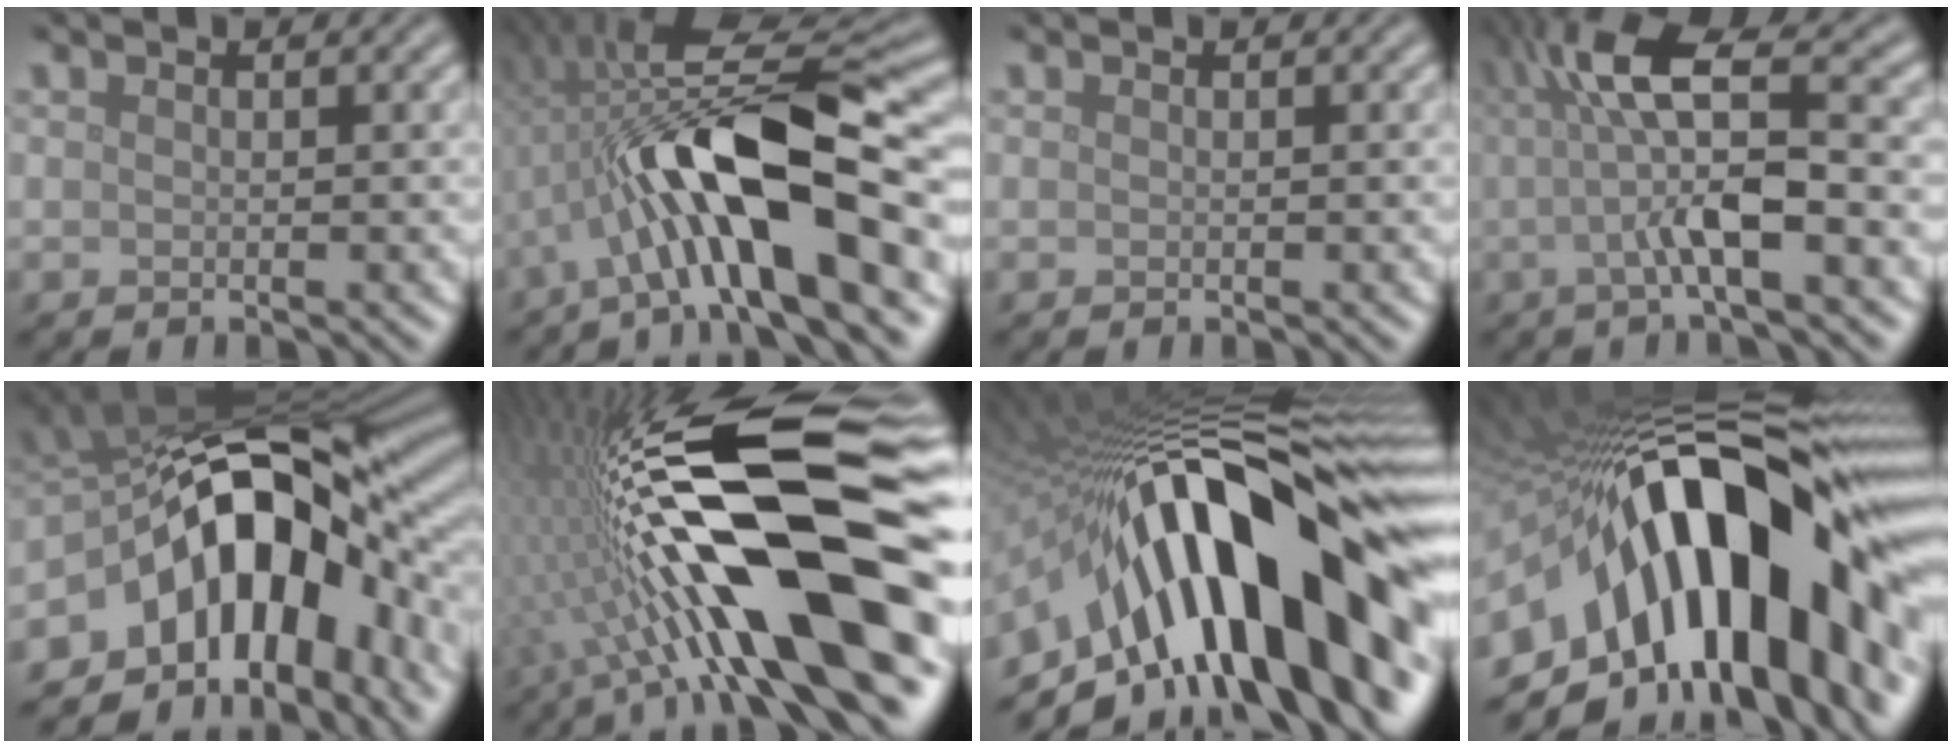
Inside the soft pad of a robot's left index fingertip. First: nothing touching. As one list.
[{"total": 12.1, "force": [-2.4, 3.6, 11.3], "torque": [-0.180, 0.020, -0.046]}, {"total": 0.0}, {"total": 7.5, "force": [0.0, 1.7, 7.3], "torque": [-0.134, 0.012, -0.005]}, {"total": 14.2, "force": [-4.9, 8.5, 10.2], "torque": [-0.127, 0.010, -0.096]}, {"total": 19.3, "force": [-1.2, 5.7, 18.3], "torque": [-0.303, 0.021, -0.032]}, {"total": 19.6, "force": [-4.3, 8.0, 17.4], "torque": [-0.231, 0.032, -0.080]}, {"total": 19.8, "force": [-3.5, 9.9, 16.8], "torque": [-0.241, 0.011, -0.061]}]